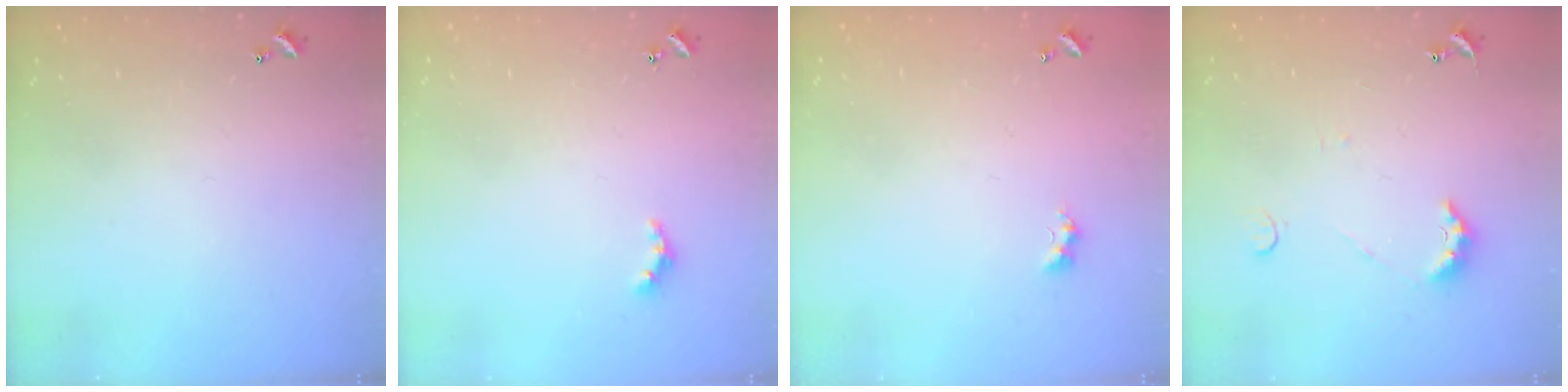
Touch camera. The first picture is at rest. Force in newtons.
{"total": 3.6, "press": 3.6, "slide": 0.6}
{"total": 2.7, "press": 2.6, "slide": 0.6}
{"total": 3.7, "press": 3.6, "slide": 0.8}